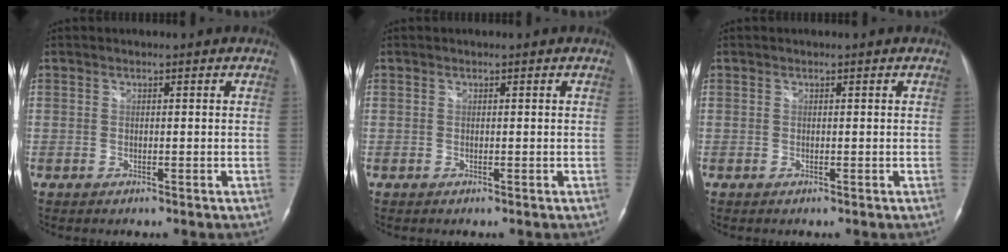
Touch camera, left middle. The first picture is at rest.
{"total": 0.0}
{"total": 0.0}